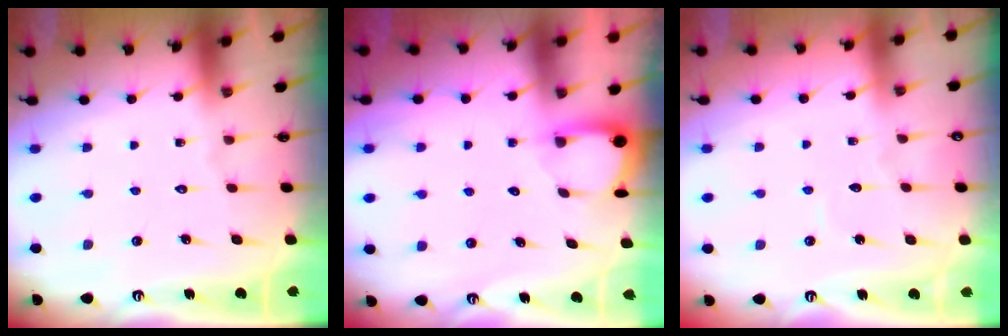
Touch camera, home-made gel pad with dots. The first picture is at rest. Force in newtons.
{"total": 2.8, "press": 2.8, "slide": 0.3}
{"total": 2.4, "press": 2.4, "slide": 0.3}